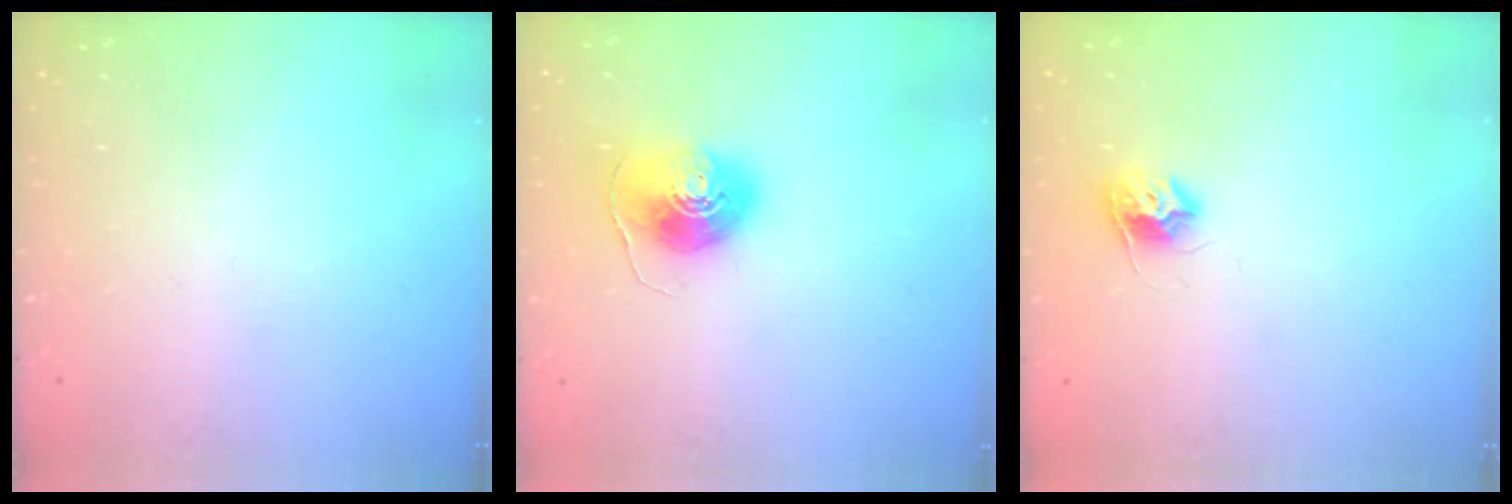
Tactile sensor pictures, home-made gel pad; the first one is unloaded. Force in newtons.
{"total": 8.3, "press": 8.3, "slide": 0.6}
{"total": 8.3, "press": 8.2, "slide": 0.6}